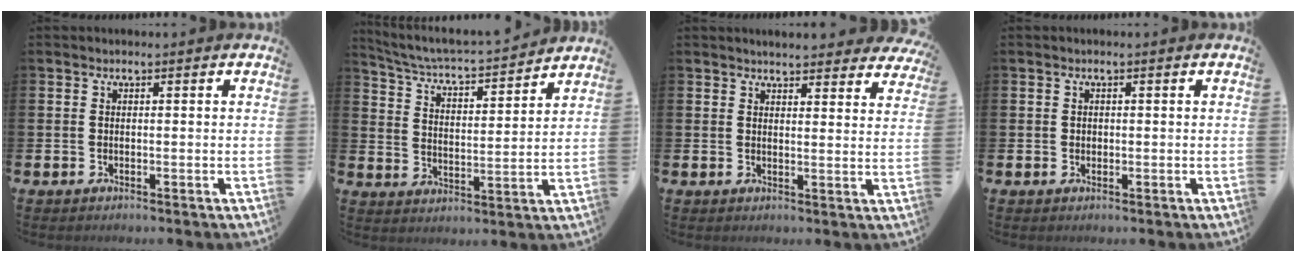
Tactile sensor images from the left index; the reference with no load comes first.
{"total": 4.7, "force": [4.6, 0.4, 1.2], "torque": [-0.050, -0.047, 0.071]}
{"total": 3.9, "force": [3.8, 0.5, 0.3], "torque": [-0.004, -0.023, 0.067]}
{"total": 0.7, "force": [0.2, 0.6, 0.2], "torque": [0.008, 0.000, 0.001]}